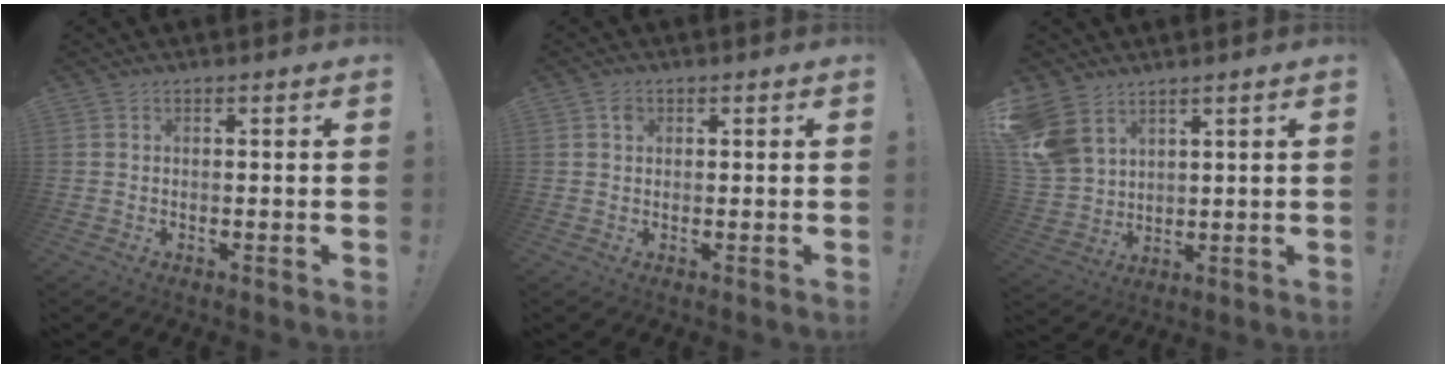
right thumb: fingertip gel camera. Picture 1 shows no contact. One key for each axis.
{"total": 1.7, "fx": 0.6, "fy": 1.4, "fz": 0.8, "tx": -0.006, "ty": 0.000, "tz": 0.008}
{"total": 10.4, "fx": 6.3, "fy": 7.0, "fz": 4.4, "tx": -0.101, "ty": -0.033, "tz": 0.131}